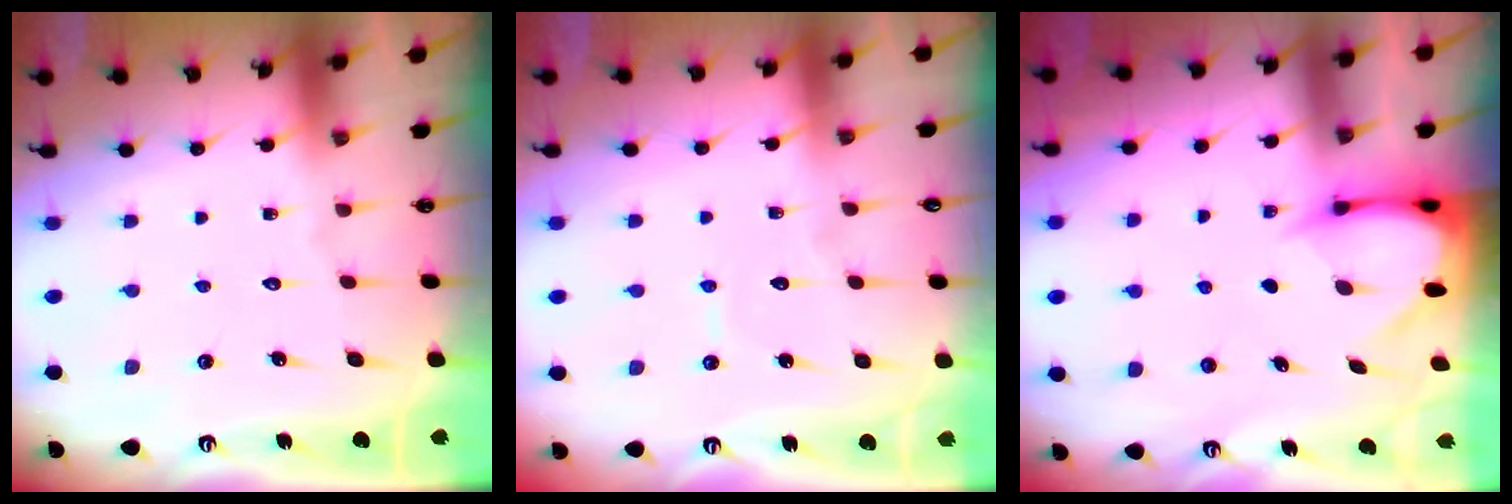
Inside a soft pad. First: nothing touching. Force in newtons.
{"total": 3.6, "press": 3.6, "slide": 0.2}
{"total": 3.3, "press": 3.3, "slide": 0.3}